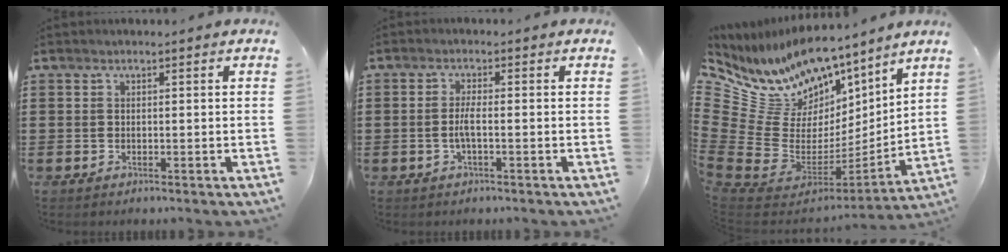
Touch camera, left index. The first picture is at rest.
{"total": 2.5, "force": [-0.7, 0.3, 2.4], "torque": [-0.061, -0.004, -0.019]}
{"total": 11.6, "force": [9.2, 6.3, 3.2], "torque": [-0.109, -0.109, 0.165]}